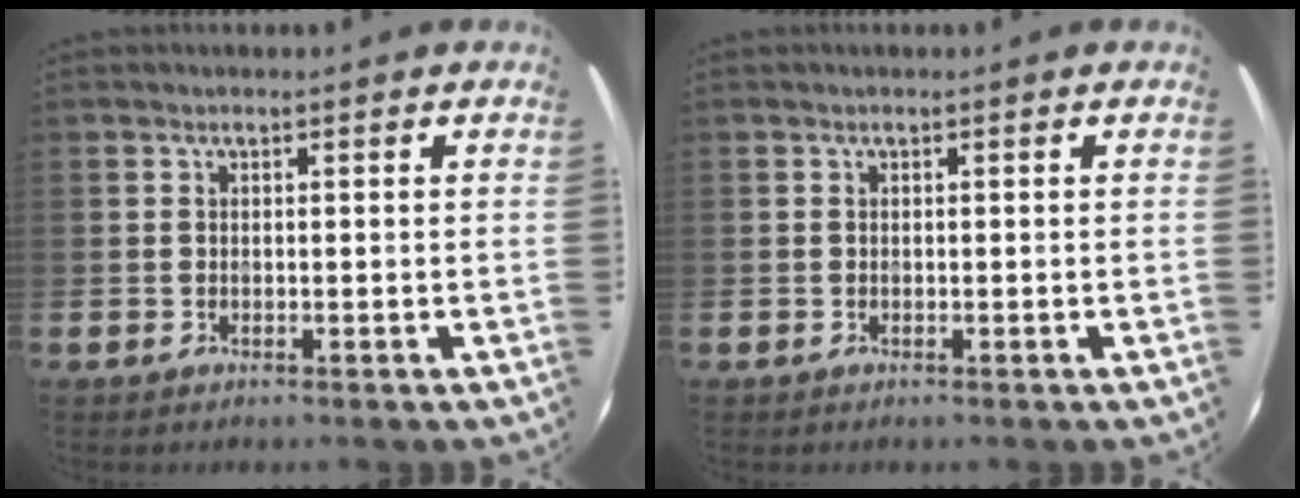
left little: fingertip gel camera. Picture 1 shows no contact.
{"total": 0.0}